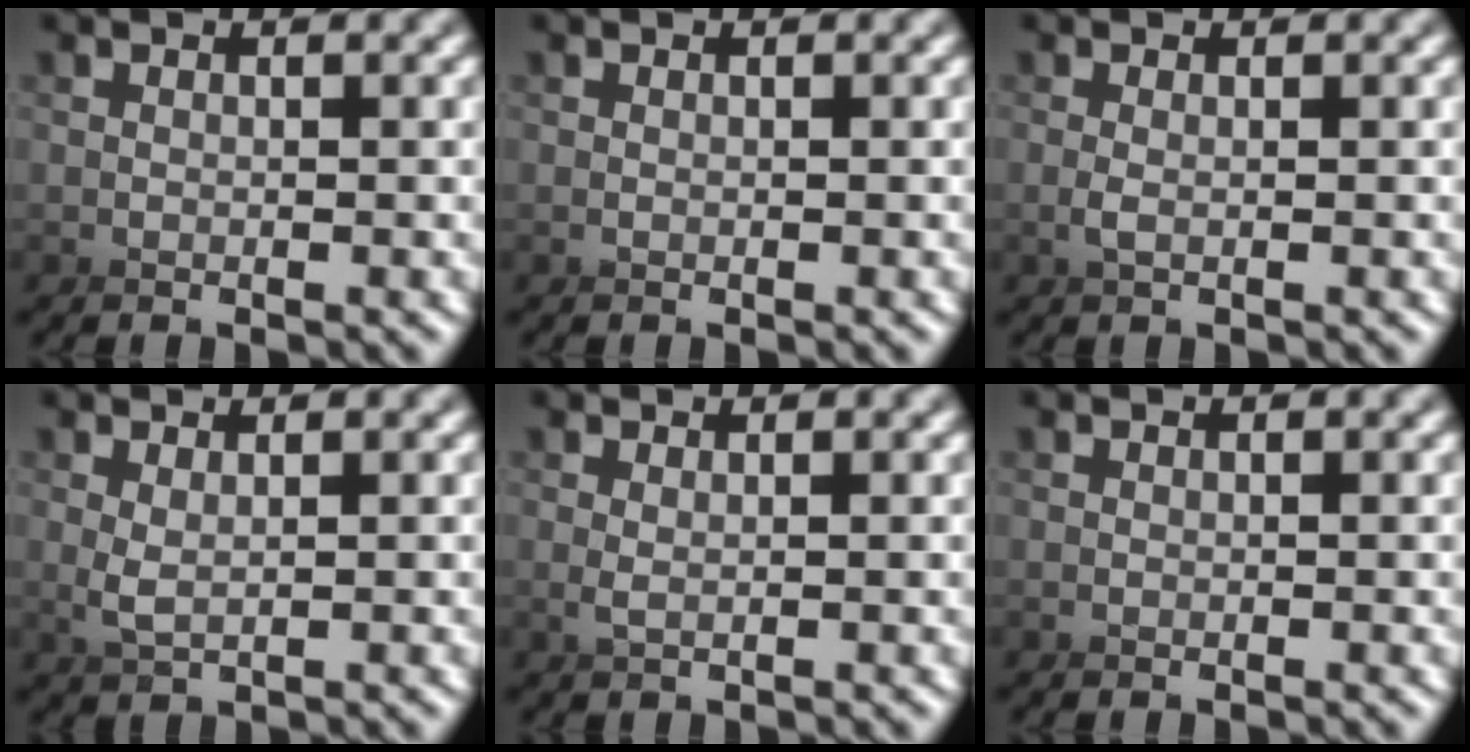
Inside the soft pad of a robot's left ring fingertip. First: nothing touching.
{"total": 0.0}
{"total": 2.0, "force": [0.0, -1.9, 0.6], "torque": [-0.005, 0.010, 0.000]}
{"total": 2.3, "force": [0.9, -2.1, 0.5], "torque": [-0.021, 0.003, 0.020]}
{"total": 2.2, "force": [0.4, -2.0, 0.7], "torque": [-0.009, 0.009, 0.009]}
{"total": 0.0}